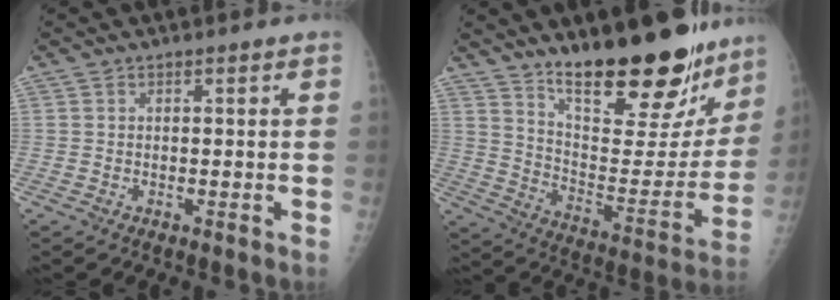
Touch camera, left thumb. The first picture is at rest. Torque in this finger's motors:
{"motor_torque": [0.45, 0.39, 0.94, -1.83, 0.08]}